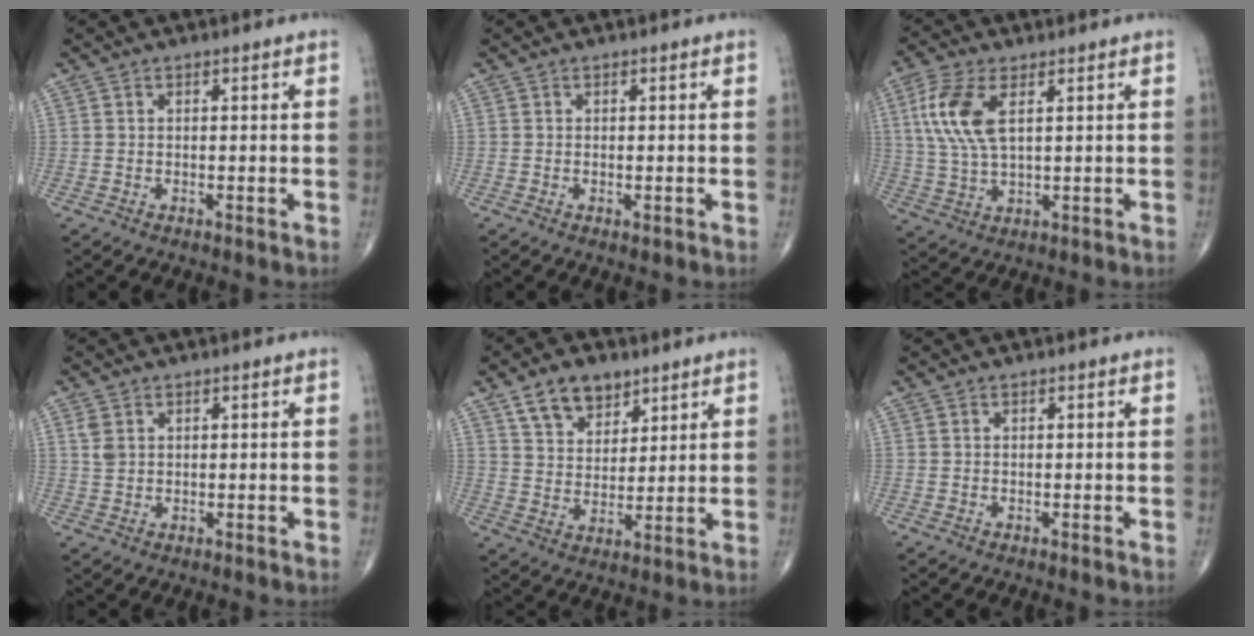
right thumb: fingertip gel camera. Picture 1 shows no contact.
{"total": 0.7, "force": [-0.2, 0.3, 0.6], "torque": [-0.008, -0.002, -0.003]}
{"total": 10.3, "force": [3.2, 4.6, 8.7], "torque": [-0.202, -0.002, 0.066]}
{"total": 2.6, "force": [1.0, 1.9, 1.5], "torque": [-0.029, 0.001, 0.027]}
{"total": 9.3, "force": [5.8, 5.6, 4.6], "torque": [-0.052, -0.031, 0.106]}
{"total": 0.0}